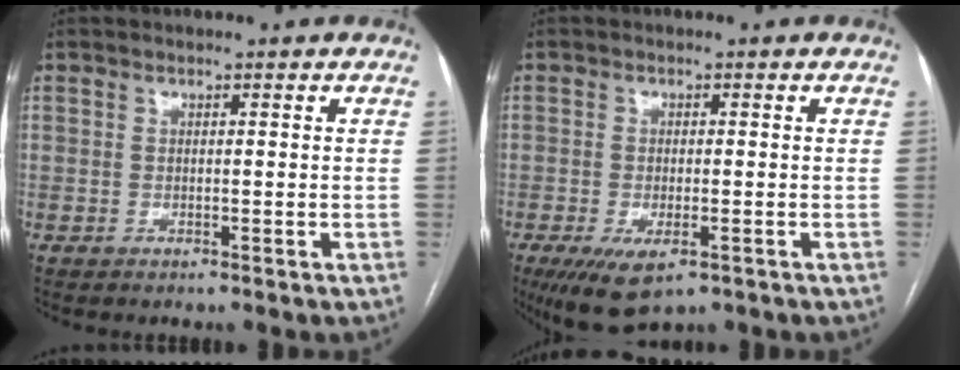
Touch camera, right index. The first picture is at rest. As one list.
[{"total": 7.3, "force": [-3.8, 2.9, 5.5], "torque": [-0.095, -0.018, -0.058]}]